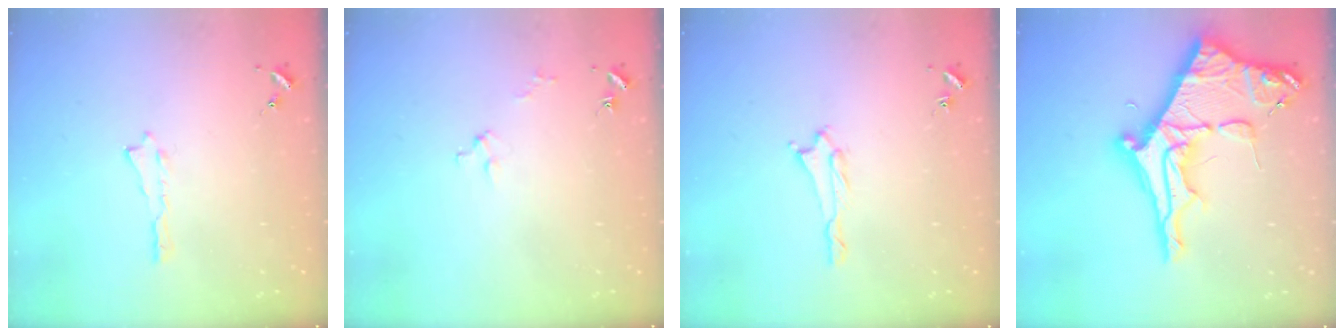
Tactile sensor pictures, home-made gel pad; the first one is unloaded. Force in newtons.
{"total": 2.0, "press": 2.0, "slide": 0.1}
{"total": 1.3, "press": 1.3, "slide": 0.1}
{"total": 11.6, "press": 11.6, "slide": 1.1}